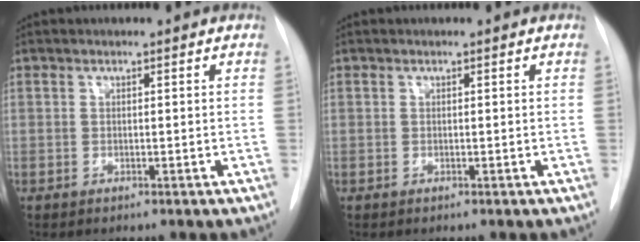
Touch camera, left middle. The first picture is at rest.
{"total": 0.0}